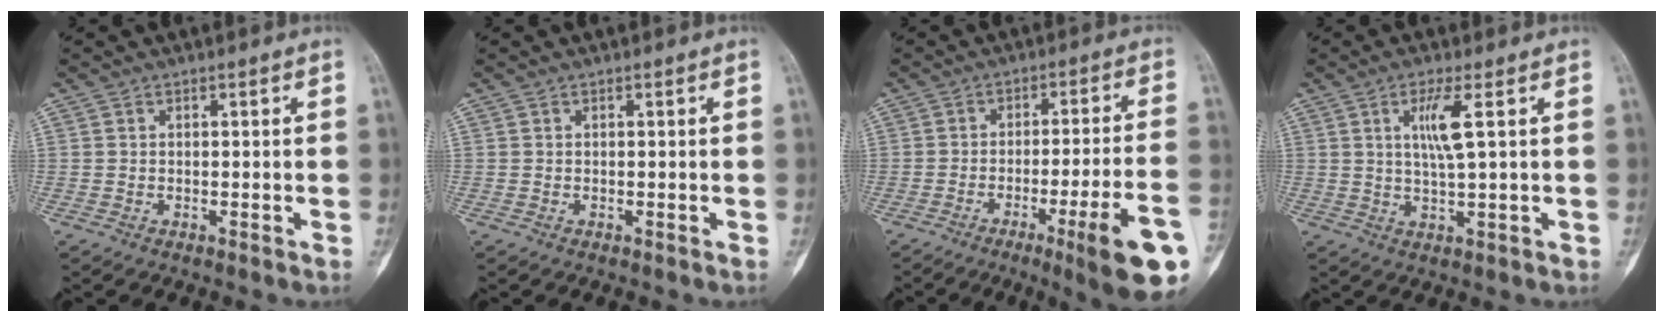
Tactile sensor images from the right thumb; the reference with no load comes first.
{"total": 0.0}
{"total": 15.1, "force": [-6.6, 1.2, 13.5], "torque": [-0.164, 0.014, -0.089]}
{"total": 5.6, "force": [1.7, 0.3, 5.3], "torque": [-0.111, -0.011, 0.033]}